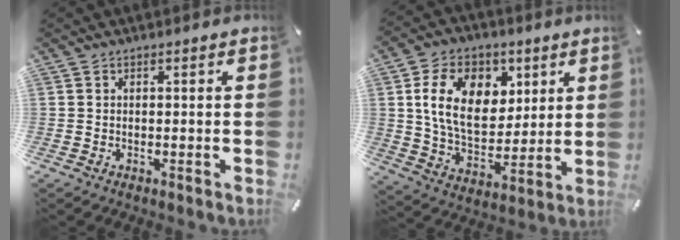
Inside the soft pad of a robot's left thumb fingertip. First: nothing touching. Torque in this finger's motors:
{"motor_torque": [0.90, 0.97, 1.70, -1.08, 0.50]}